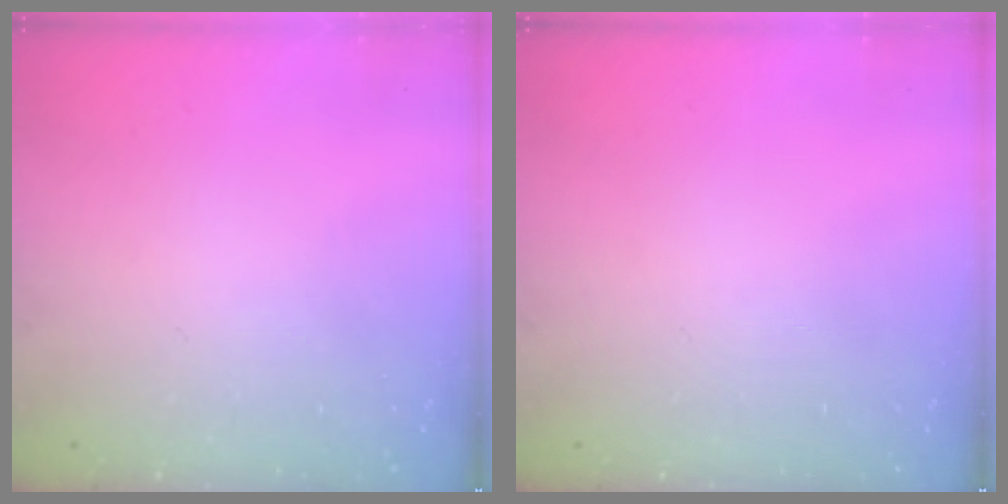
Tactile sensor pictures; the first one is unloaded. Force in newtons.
{"total": 0.0}